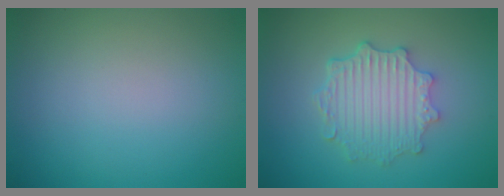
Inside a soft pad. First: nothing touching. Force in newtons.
{"total": 4.4, "press": 3.6, "slide": 2.6}